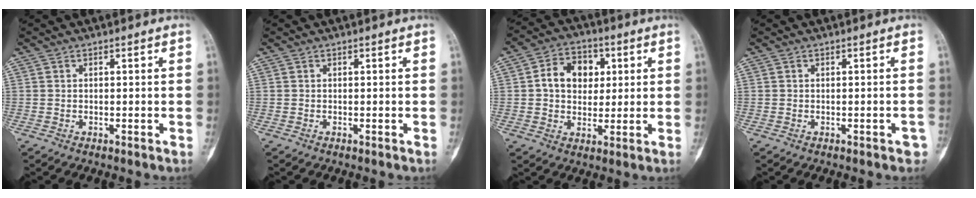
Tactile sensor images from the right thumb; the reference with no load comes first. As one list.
[{"total": 0.0}, {"total": 9.8, "force": [1.9, 7.5, 6.0], "torque": [-0.061, 0.007, 0.026]}, {"total": 1.5, "force": [-0.9, 0.7, 1.1], "torque": [-0.006, 0.010, -0.008]}]